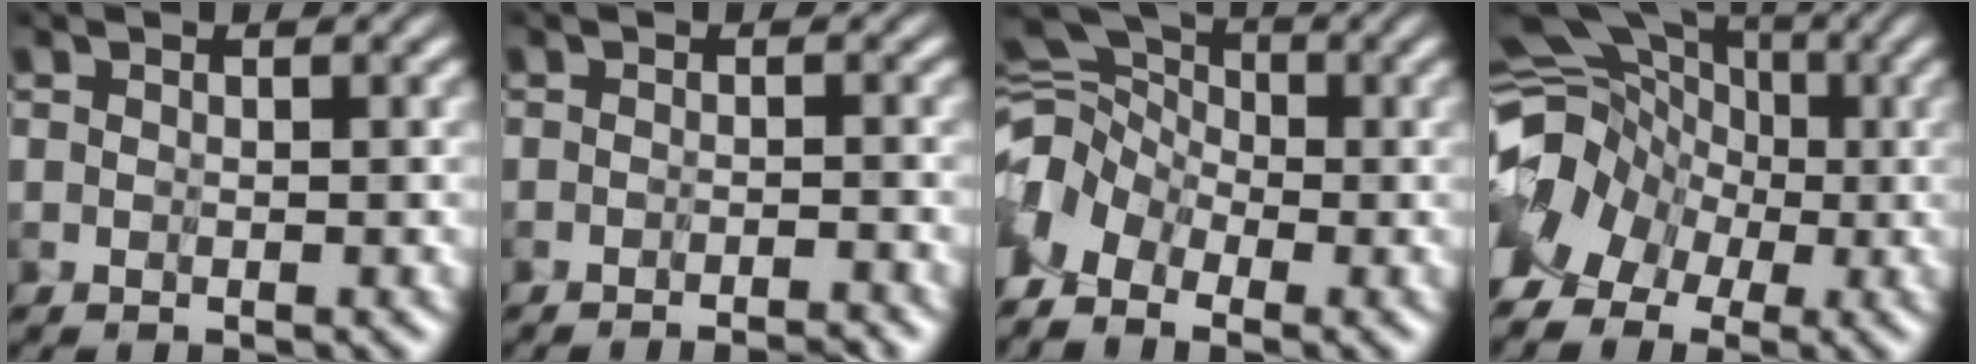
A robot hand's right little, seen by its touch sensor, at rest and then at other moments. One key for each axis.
{"total": 3.1, "fx": -2.9, "fy": -1.0, "fz": -0.4, "tx": 0.023, "ty": 0.000, "tz": -0.045}
{"total": 3.6, "fx": -3.0, "fy": 1.6, "fz": 0.9, "tx": -0.034, "ty": 0.012, "tz": -0.079}
{"total": 8.7, "fx": -2.4, "fy": 7.6, "fz": 3.6, "tx": -0.083, "ty": 0.002, "tz": -0.065}